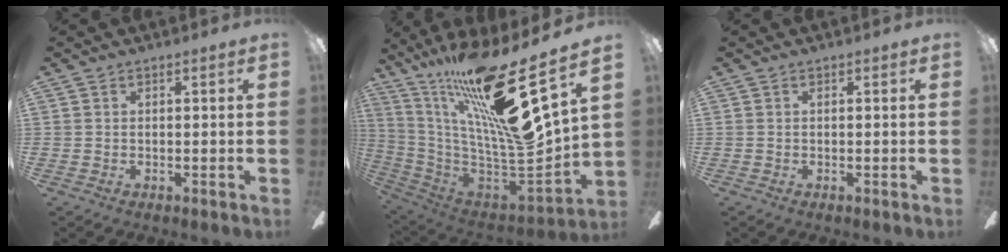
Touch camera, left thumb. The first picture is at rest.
{"total": 26.1, "force": [16.2, 3.5, 20.2], "torque": [-0.354, -0.127, 0.257]}
{"total": 0.0}